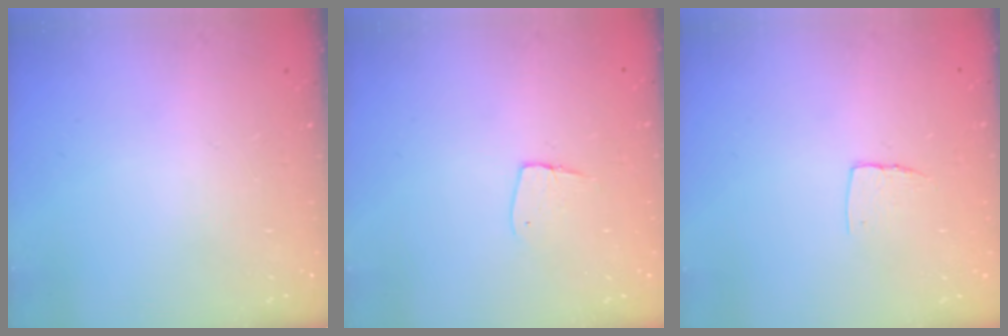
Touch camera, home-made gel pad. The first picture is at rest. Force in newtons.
{"total": 4.6, "press": 4.6, "slide": 0.4}
{"total": 5.1, "press": 5.1, "slide": 0.4}